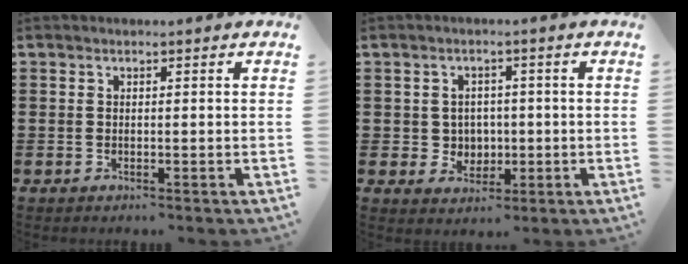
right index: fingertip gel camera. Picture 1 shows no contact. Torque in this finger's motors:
{"motor_torque": [1.27, 0.87, 0.23, 0.02]}